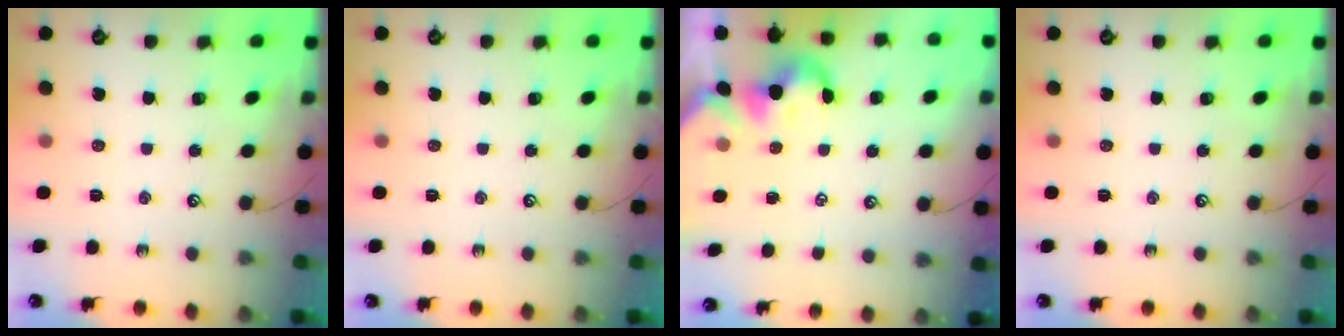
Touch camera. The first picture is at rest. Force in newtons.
{"total": 0.0}
{"total": 0.0}
{"total": 0.0}